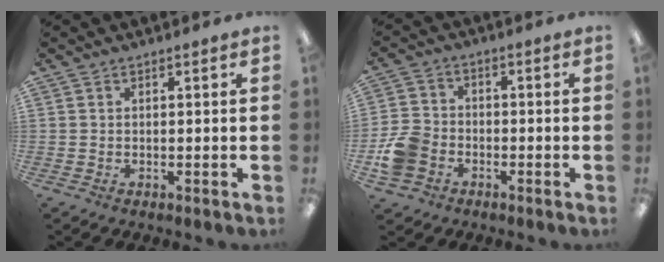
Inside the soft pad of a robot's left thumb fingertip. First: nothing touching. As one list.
[{"total": 8.4, "force": [-3.5, 6.5, 3.9], "torque": [-0.077, 0.028, -0.065]}]